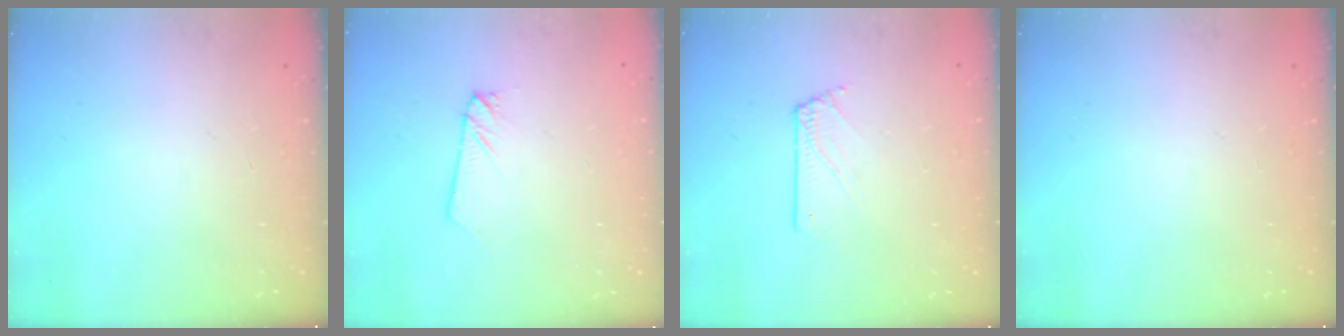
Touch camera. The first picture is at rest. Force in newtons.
{"total": 1.6, "press": 1.6, "slide": 0.0}
{"total": 1.7, "press": 1.7, "slide": 0.2}
{"total": 0.0}